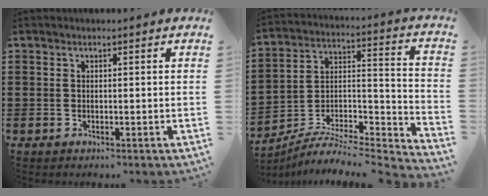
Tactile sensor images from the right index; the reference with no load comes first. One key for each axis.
{"total": 5.6, "fx": -4.9, "fy": 1.6, "fz": 2.3, "tx": -0.043, "ty": -0.007, "tz": -0.099}